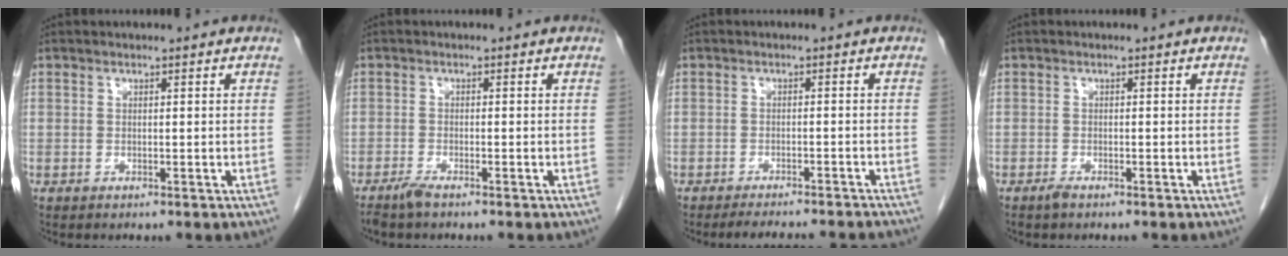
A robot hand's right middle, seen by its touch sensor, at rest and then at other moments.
{"total": 1.8, "force": [-1.5, 0.0, 1.0], "torque": [-0.028, -0.005, -0.031]}
{"total": 10.6, "force": [-9.9, 0.8, 3.5], "torque": [-0.040, -0.005, -0.119]}
{"total": 1.0, "force": [-0.8, 0.2, 0.5], "torque": [-0.015, -0.002, -0.014]}